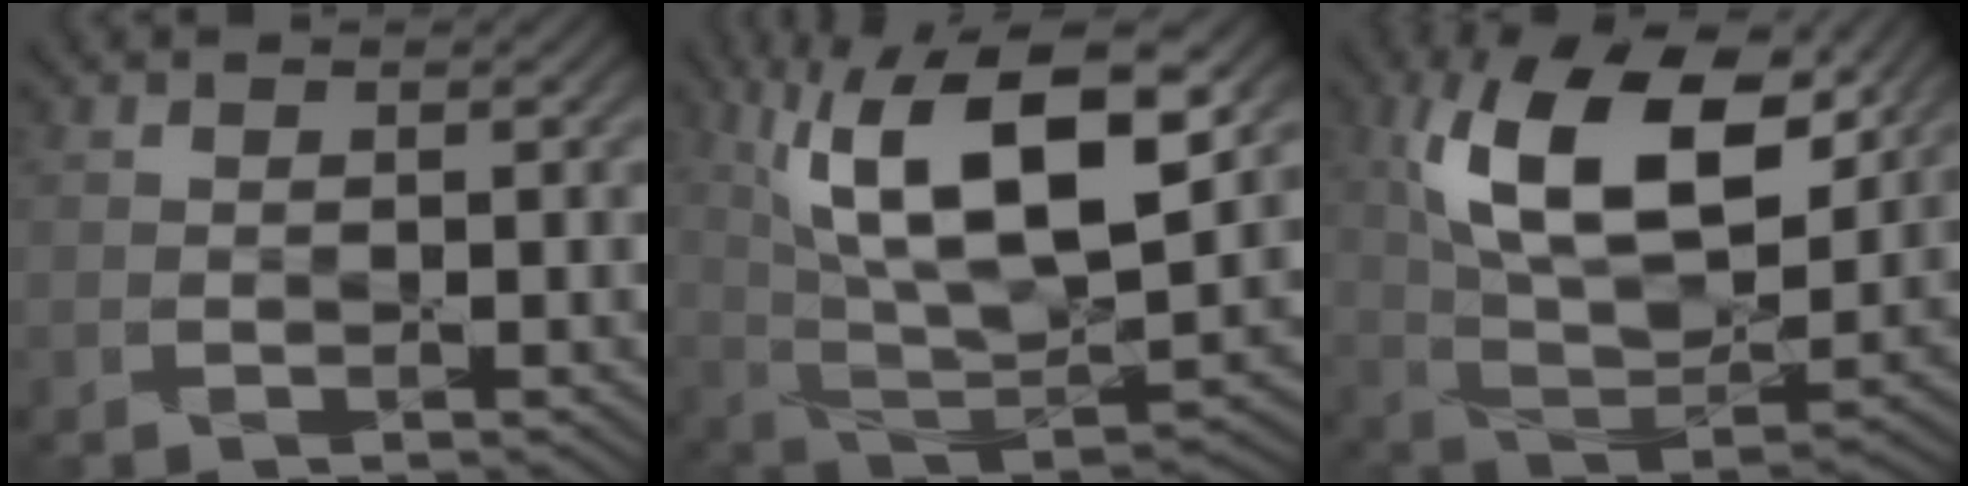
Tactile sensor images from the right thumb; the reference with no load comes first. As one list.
[{"total": 16.2, "force": [6.7, 6.0, 13.5], "torque": [-0.274, 0.001, 0.129]}, {"total": 15.8, "force": [6.5, 7.9, 12.0], "torque": [-0.236, 0.000, 0.122]}]